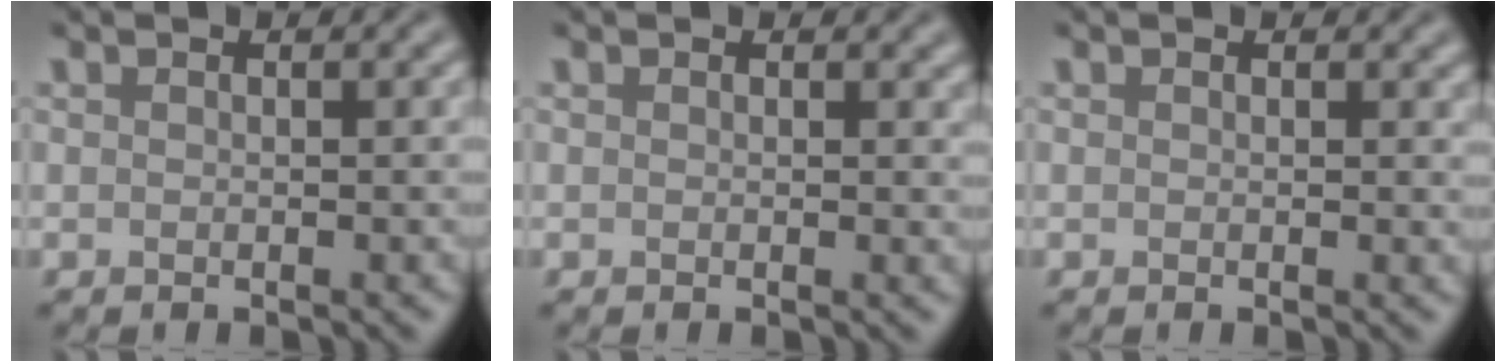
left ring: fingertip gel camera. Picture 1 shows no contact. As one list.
[{"total": 0.6, "force": [0.3, 0.3, 0.4], "torque": [-0.002, -0.003, 0.004]}, {"total": 0.6, "force": [0.3, 0.3, 0.4], "torque": [-0.003, -0.003, 0.003]}]